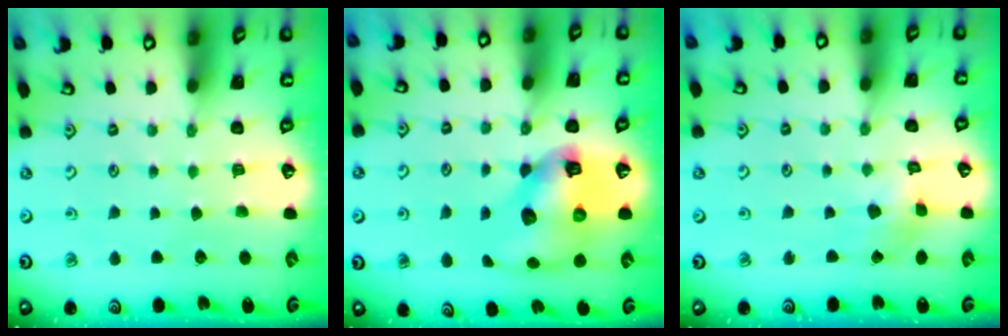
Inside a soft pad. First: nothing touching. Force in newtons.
{"total": 13.1, "press": 12.9, "slide": 2.0}
{"total": 3.8, "press": 3.7, "slide": 0.5}